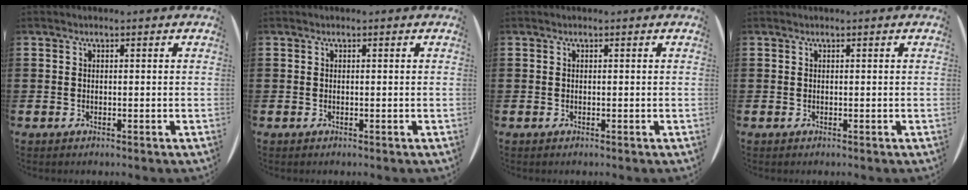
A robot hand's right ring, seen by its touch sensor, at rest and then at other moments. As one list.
[{"total": 0.0}, {"total": 0.0}, {"total": 0.0}]